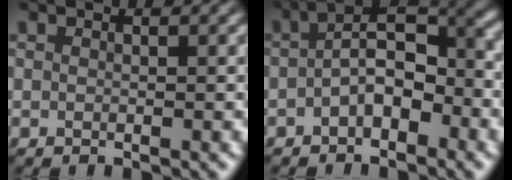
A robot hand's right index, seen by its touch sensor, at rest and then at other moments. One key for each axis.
{"total": 4.8, "fx": -1.2, "fy": 2.9, "fz": 3.6, "tx": -0.047, "ty": 0.001, "tz": -0.025}